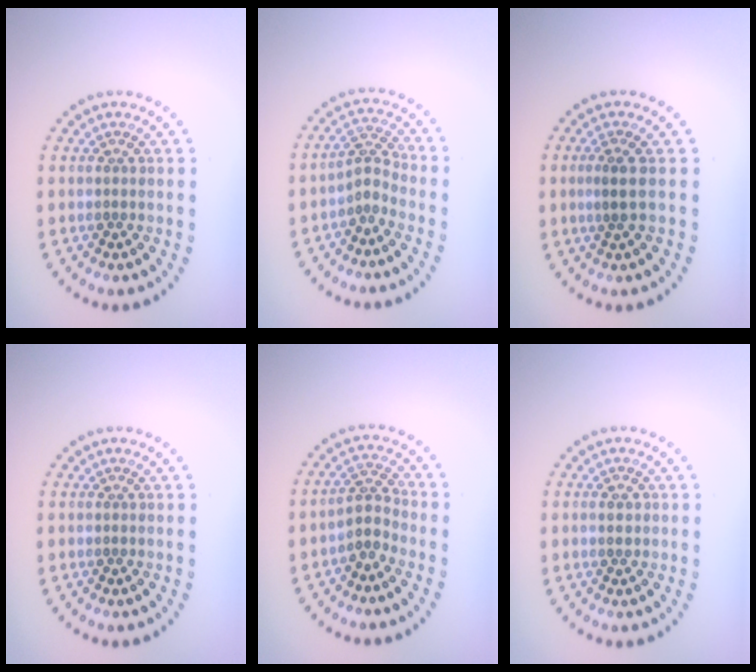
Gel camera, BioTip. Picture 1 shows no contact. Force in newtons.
{"total": 2.1, "press": 1.4, "slide": 1.5}
{"total": 1.8, "press": 1.4, "slide": 1.1}
{"total": 0.0}
{"total": 2.5, "press": 1.9, "slide": 1.5}
{"total": 1.0, "press": 1.0, "slide": 0.2}